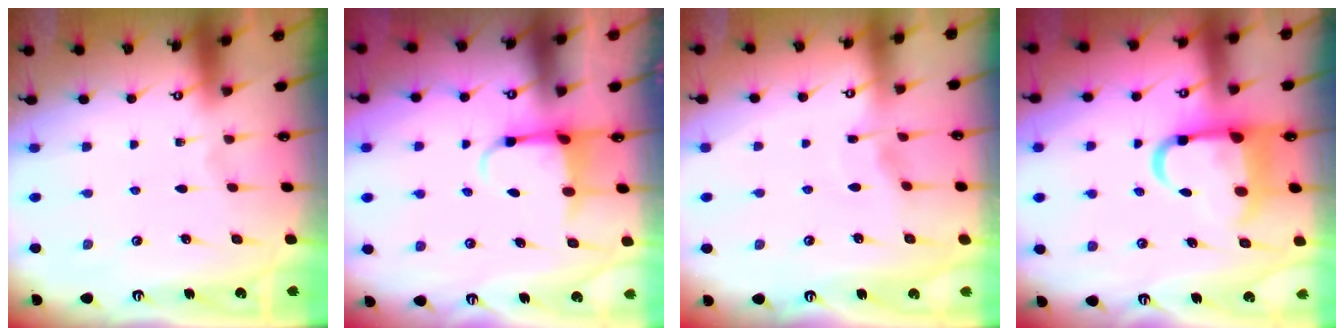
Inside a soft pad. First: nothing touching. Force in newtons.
{"total": 3.7, "press": 3.6, "slide": 1.0}
{"total": 2.9, "press": 2.9, "slide": 0.5}
{"total": 11.2, "press": 11.0, "slide": 2.3}